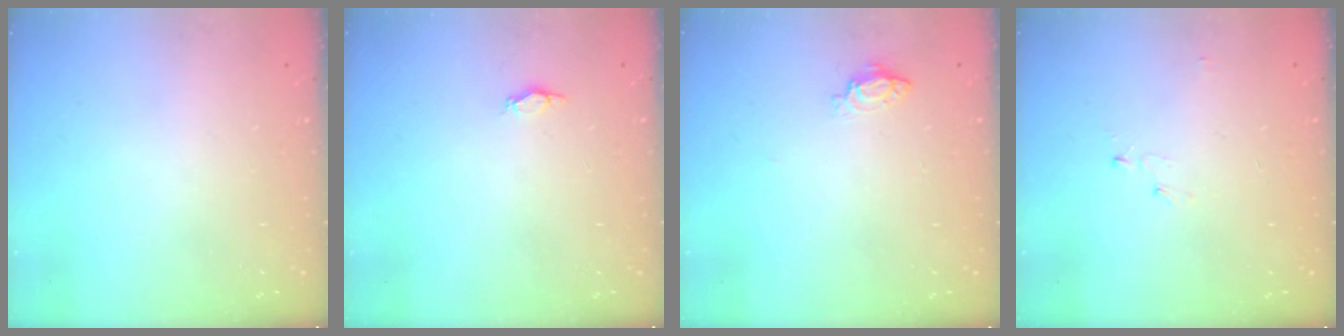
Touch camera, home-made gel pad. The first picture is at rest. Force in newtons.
{"total": 4.0, "press": 3.7, "slide": 1.6}
{"total": 4.4, "press": 4.3, "slide": 0.5}
{"total": 2.8, "press": 2.8, "slide": 0.3}